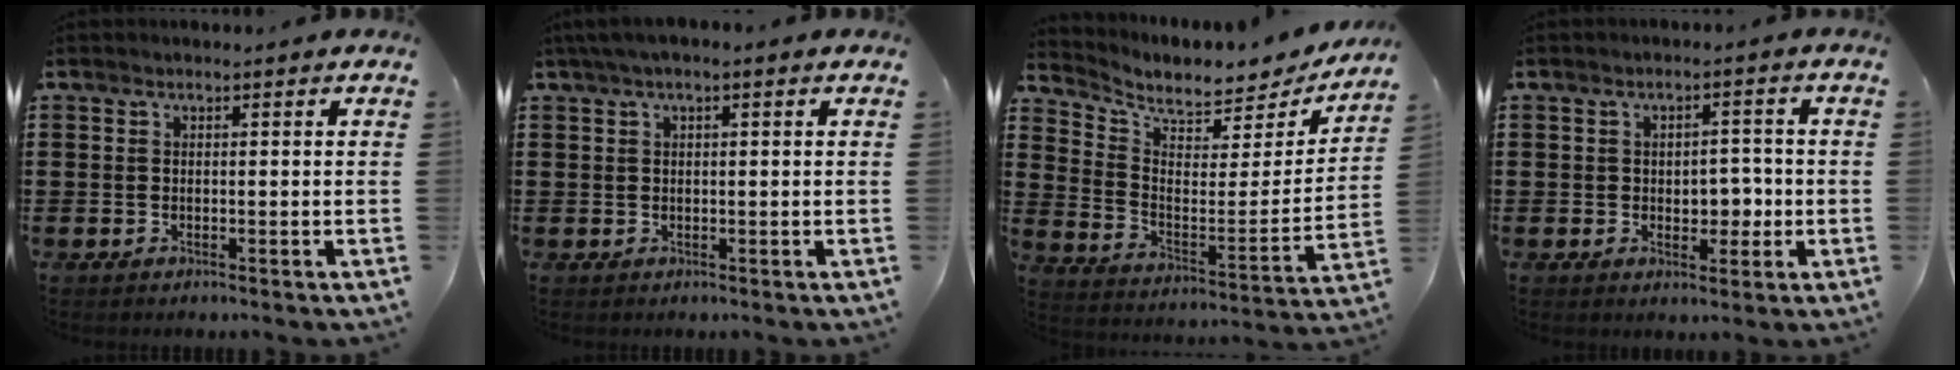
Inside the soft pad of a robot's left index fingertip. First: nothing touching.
{"total": 1.3, "force": [0.2, 0.5, 1.2], "torque": [-0.023, 0.004, 0.003]}
{"total": 5.6, "force": [5.1, 1.4, 1.8], "torque": [-0.057, -0.049, 0.084]}
{"total": 4.1, "force": [-0.5, 2.8, 3.0], "torque": [-0.046, 0.000, -0.017]}